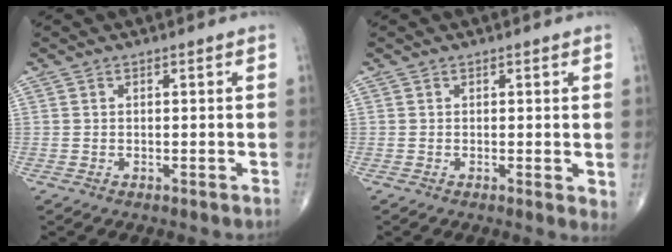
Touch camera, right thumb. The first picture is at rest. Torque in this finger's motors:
{"motor_torque": [-0.43, -0.08, 0.26, 0.19, -0.05]}